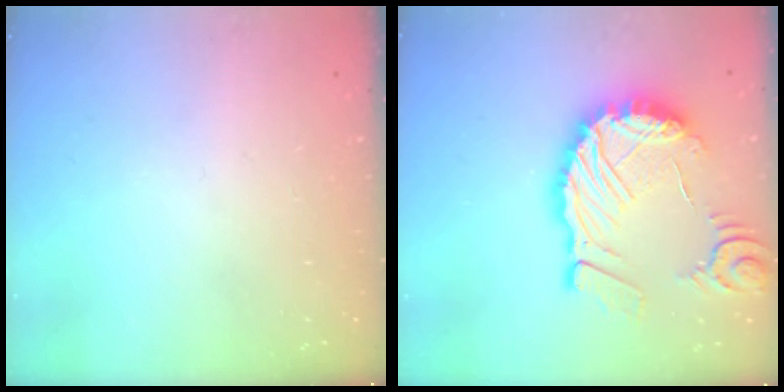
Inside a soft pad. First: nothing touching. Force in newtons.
{"total": 15.4, "press": 15.3, "slide": 1.8}